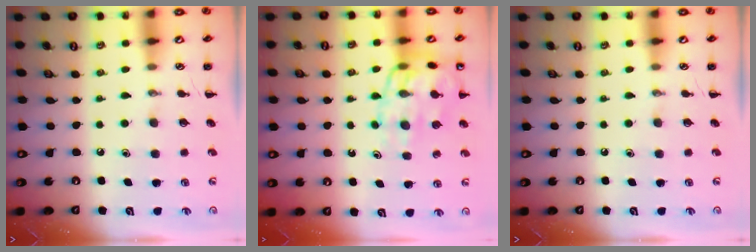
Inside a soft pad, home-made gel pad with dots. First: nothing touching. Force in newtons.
{"total": 13.3, "press": 13.1, "slide": 2.5}
{"total": 0.0}